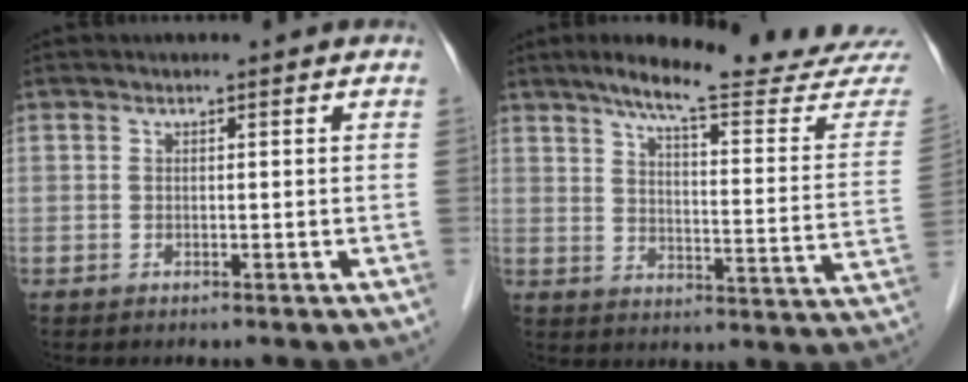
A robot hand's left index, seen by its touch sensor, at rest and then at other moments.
{"total": 21.7, "force": [19.3, 0.3, 9.8], "torque": [-0.132, -0.078, 0.240]}